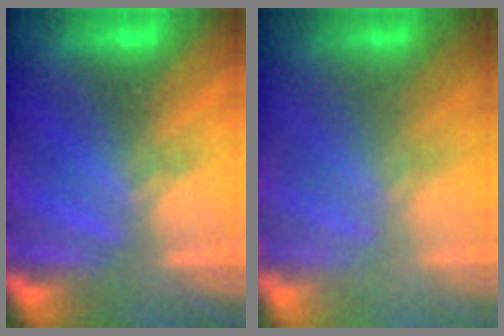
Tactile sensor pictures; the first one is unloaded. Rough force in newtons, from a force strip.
{"total": 2.2}